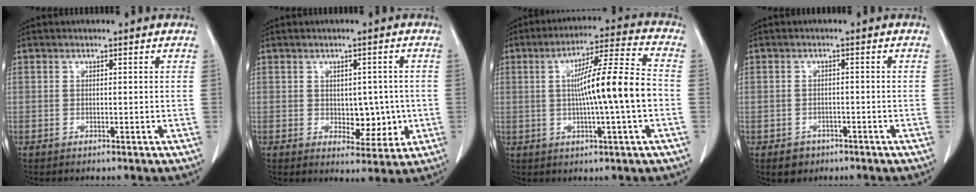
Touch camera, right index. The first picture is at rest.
{"total": 5.7, "force": [-0.3, 3.4, 4.6], "torque": [-0.050, 0.002, 0.006]}
{"total": 12.9, "force": [-0.7, -0.1, 12.9], "torque": [-0.210, 0.011, -0.016]}
{"total": 2.6, "force": [-1.4, 2.1, 0.6], "torque": [-0.006, 0.007, -0.014]}